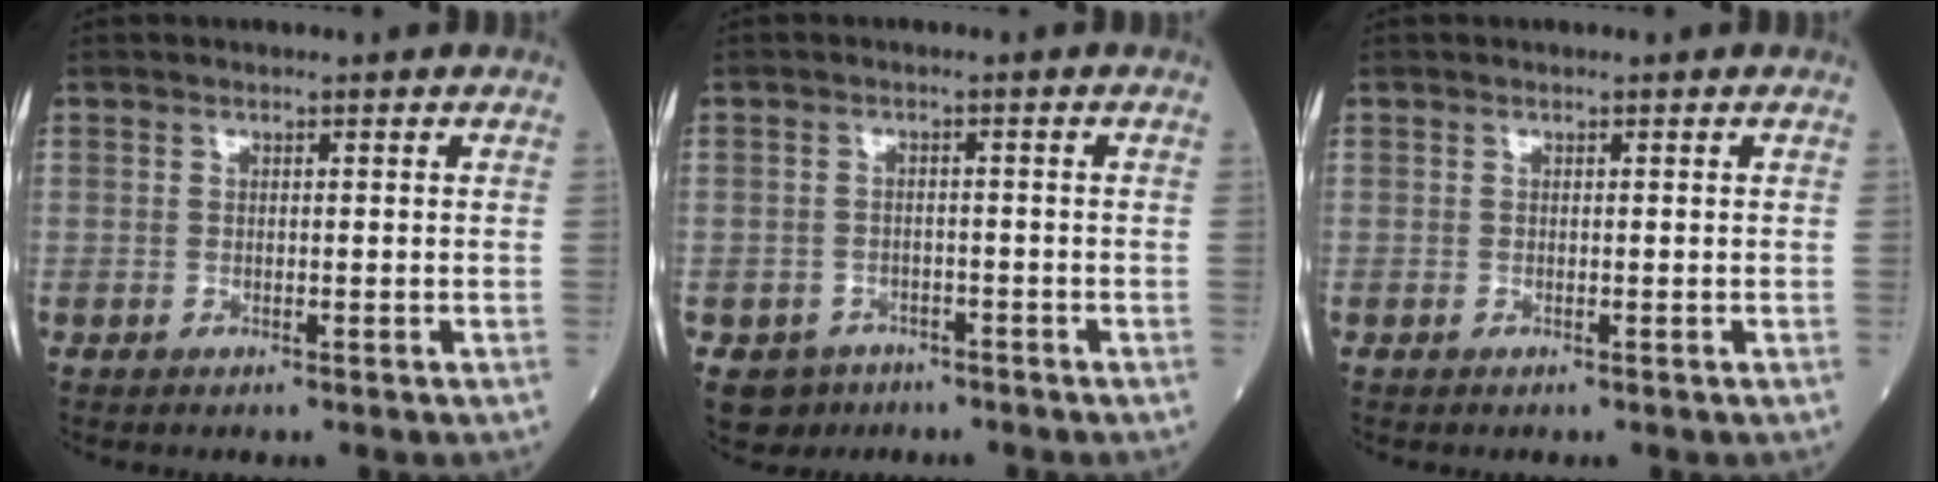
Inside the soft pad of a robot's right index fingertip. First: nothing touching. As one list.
[{"total": 4.0, "force": [-2.5, 3.2, 0.3], "torque": [-0.005, 0.008, -0.032]}, {"total": 0.0}]